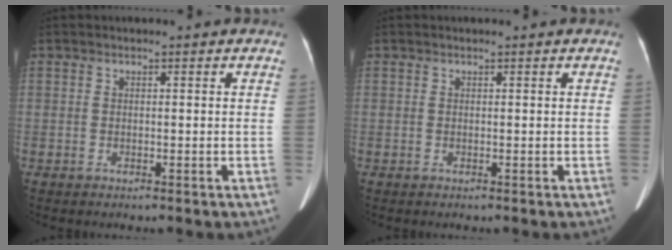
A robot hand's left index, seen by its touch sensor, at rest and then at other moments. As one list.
[{"total": 0.0}]